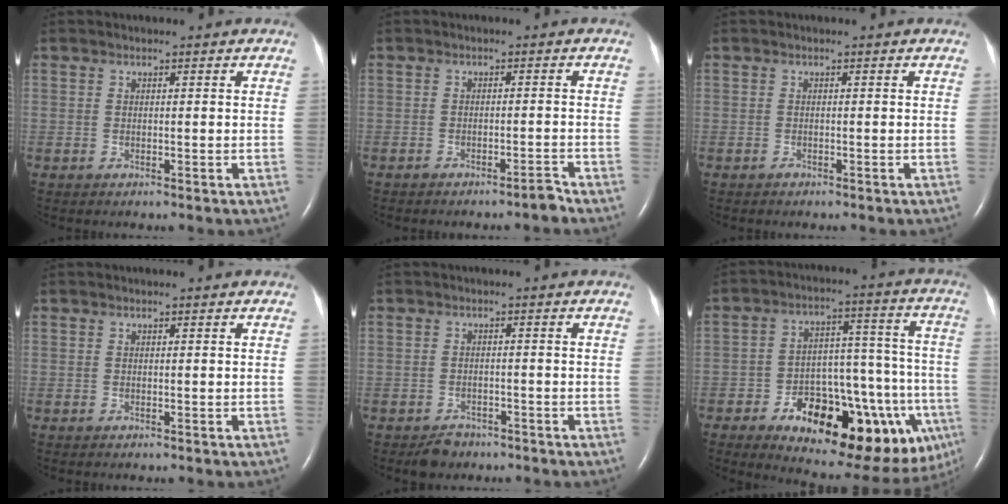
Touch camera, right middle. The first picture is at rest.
{"total": 1.8, "force": [-1.7, 0.0, 0.7], "torque": [-0.011, 0.002, -0.027]}
{"total": 0.0}
{"total": 0.0}
{"total": 2.7, "force": [-2.1, 1.6, 0.5], "torque": [-0.018, 0.002, -0.029]}
{"total": 25.3, "force": [-11.0, 9.4, 20.7], "torque": [-0.230, 0.025, -0.141]}